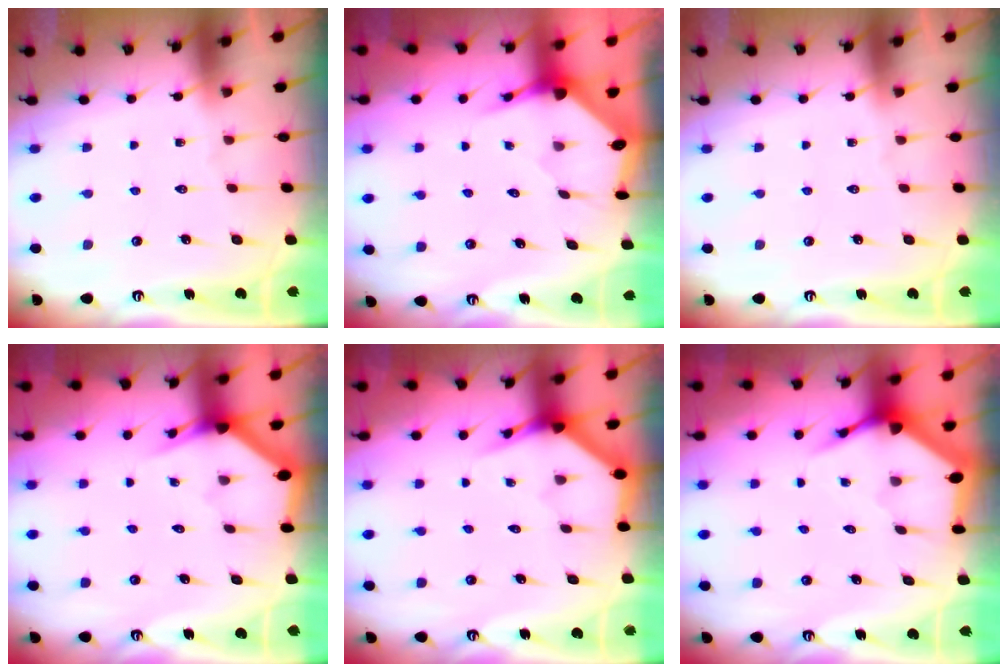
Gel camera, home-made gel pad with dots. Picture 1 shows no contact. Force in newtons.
{"total": 3.6, "press": 3.6, "slide": 0.4}
{"total": 0.0}
{"total": 2.8, "press": 2.8, "slide": 0.1}
{"total": 4.0, "press": 4.0, "slide": 0.2}
{"total": 4.7, "press": 4.6, "slide": 0.5}